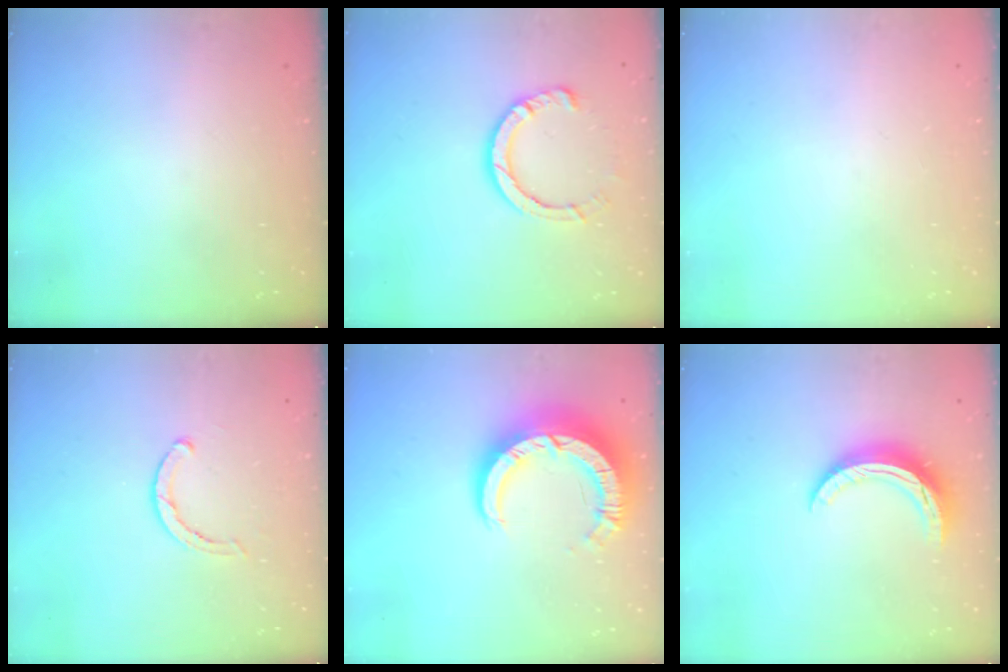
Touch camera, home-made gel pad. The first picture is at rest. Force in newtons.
{"total": 8.0, "press": 8.0, "slide": 0.8}
{"total": 0.0}
{"total": 2.8, "press": 2.8, "slide": 0.2}
{"total": 12.0, "press": 11.9, "slide": 1.2}
{"total": 9.9, "press": 9.9, "slide": 0.7}